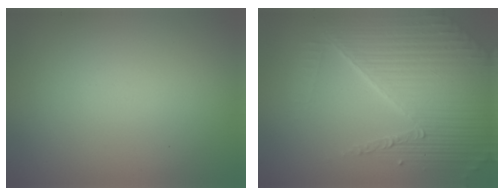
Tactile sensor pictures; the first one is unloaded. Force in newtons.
{"total": 7.6, "press": 5.4, "slide": 5.3}